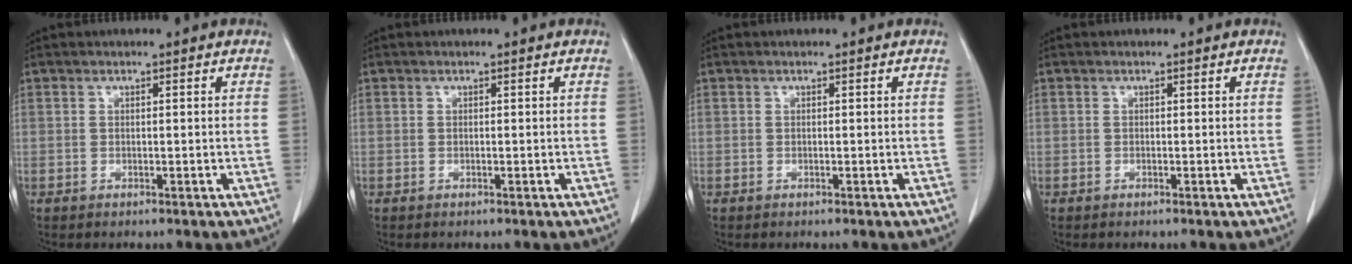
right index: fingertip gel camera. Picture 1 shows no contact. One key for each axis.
{"total": 0.0}
{"total": 0.0}
{"total": 0.0}